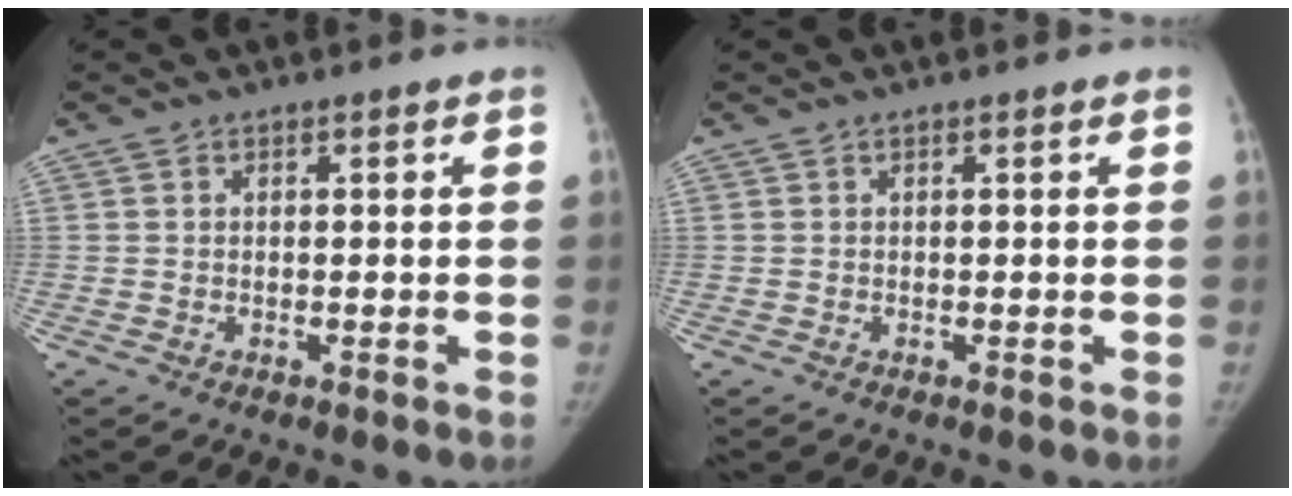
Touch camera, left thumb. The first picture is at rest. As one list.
[{"total": 0.0}]